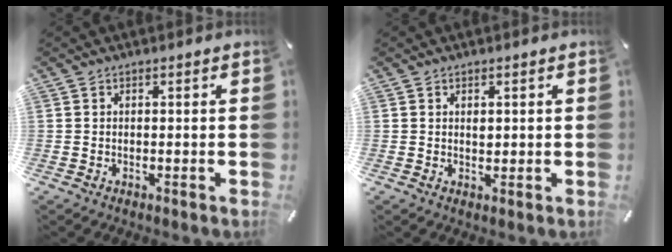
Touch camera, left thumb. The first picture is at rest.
{"total": 1.1, "force": [0.3, 0.8, 0.7], "torque": [-0.008, -0.003, 0.006]}